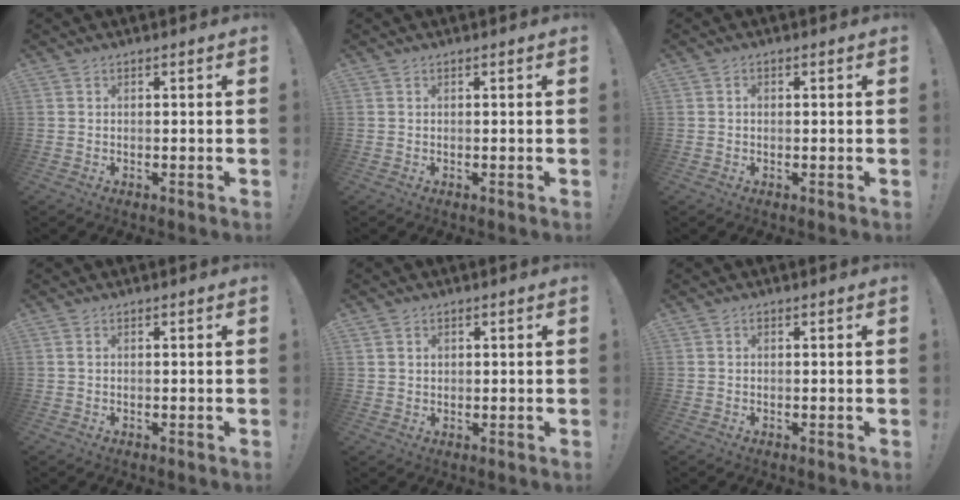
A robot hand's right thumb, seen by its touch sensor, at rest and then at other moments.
{"total": 0.0}
{"total": 0.8, "force": [-0.2, 0.7, 0.3], "torque": [-0.013, 0.007, -0.003]}
{"total": 0.6, "force": [0.3, 0.0, 0.6], "torque": [-0.016, 0.004, 0.005]}
{"total": 1.7, "force": [0.7, 1.6, 0.2], "torque": [0.008, -0.006, 0.010]}
{"total": 0.0}